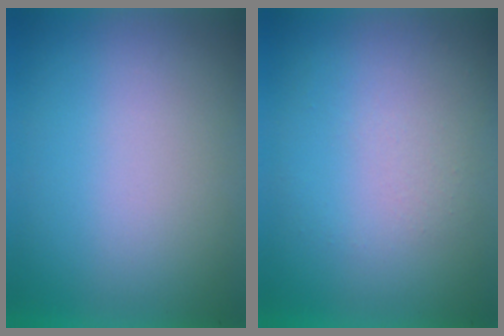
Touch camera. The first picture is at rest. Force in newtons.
{"total": 1.1}